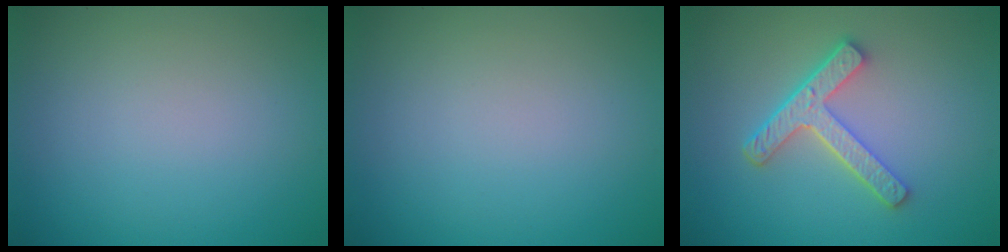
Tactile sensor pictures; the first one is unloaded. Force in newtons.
{"total": 0.0}
{"total": 4.4, "press": 3.3, "slide": 2.9}